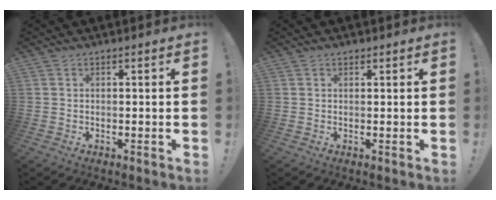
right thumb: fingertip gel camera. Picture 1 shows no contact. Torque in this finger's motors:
{"motor_torque": [0.00, 0.02, 0.05, -0.07, 0.00]}